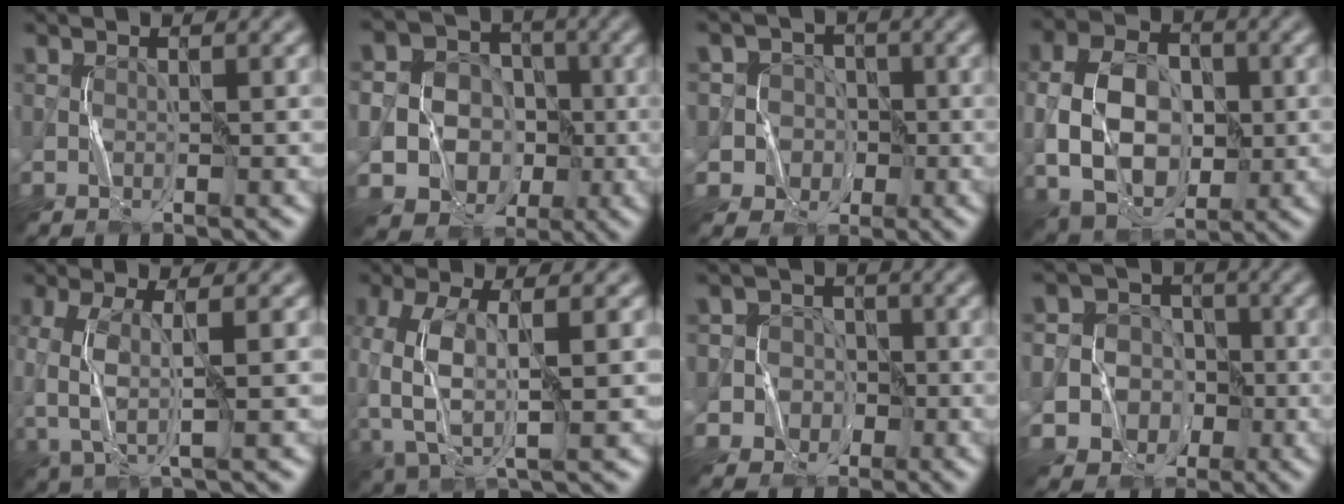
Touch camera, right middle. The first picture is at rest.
{"total": 13.9, "force": [-3.7, 12.6, 4.5], "torque": [-0.110, -0.027, -0.074]}
{"total": 6.0, "force": [-1.2, 5.8, 0.8], "torque": [-0.007, 0.025, -0.052]}
{"total": 9.1, "force": [-0.7, 6.2, 6.7], "torque": [-0.138, 0.004, -0.021]}
{"total": 4.6, "force": [-0.4, 1.6, 4.3], "torque": [-0.105, -0.004, -0.006]}
{"total": 7.2, "force": [-1.0, 3.4, 6.2], "torque": [-0.155, -0.003, -0.023]}
{"total": 5.1, "force": [-1.5, 4.9, 0.4], "torque": [0.008, 0.018, -0.051]}
{"total": 8.9, "force": [-2.7, 8.2, 2.3], "torque": [-0.041, 0.001, -0.072]}